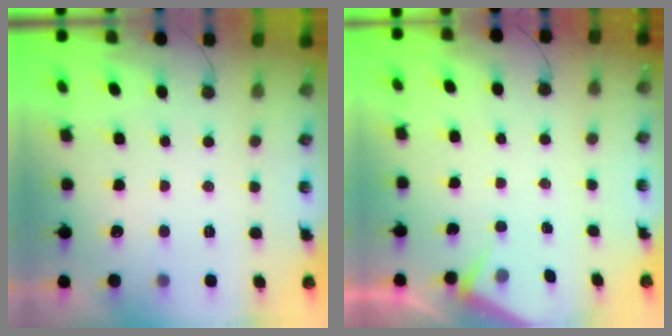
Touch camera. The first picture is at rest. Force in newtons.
{"total": 2.8, "press": 2.7, "slide": 0.4}